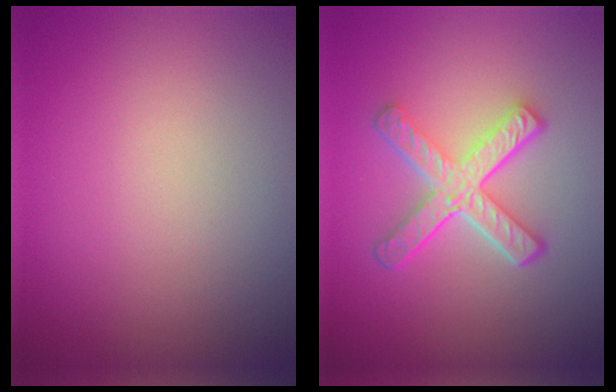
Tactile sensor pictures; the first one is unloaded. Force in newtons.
{"total": 5.2, "press": 3.9, "slide": 3.5}